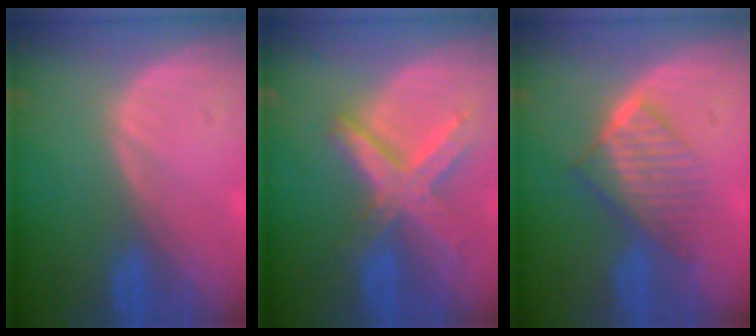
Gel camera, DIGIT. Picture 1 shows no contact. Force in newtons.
{"total": 8.4, "press": 7.2, "slide": 4.4}
{"total": 6.7, "press": 6.0, "slide": 2.9}